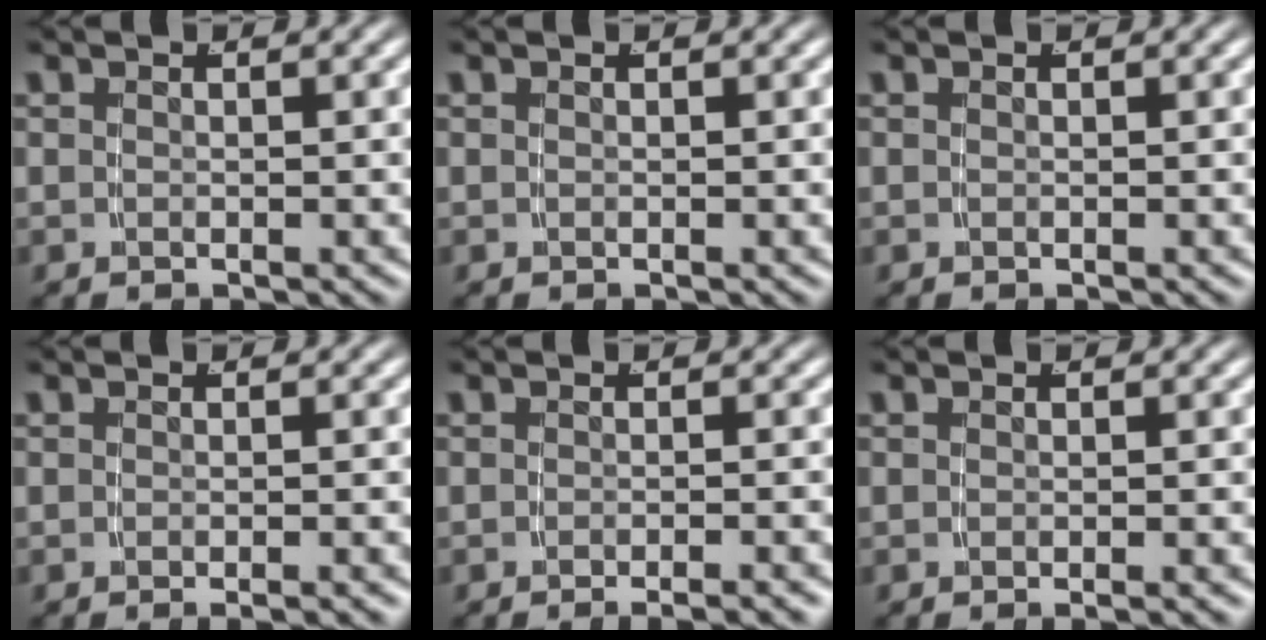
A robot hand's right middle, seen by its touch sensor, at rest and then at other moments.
{"total": 0.0}
{"total": 0.0}
{"total": 1.4, "force": [-1.2, -0.1, 0.6], "torque": [-0.006, 0.007, -0.024]}
{"total": 2.4, "force": [-2.2, -0.2, 1.0], "torque": [-0.006, 0.007, -0.040]}
{"total": 1.0, "force": [-0.9, -0.1, 0.5], "torque": [-0.006, 0.006, -0.018]}